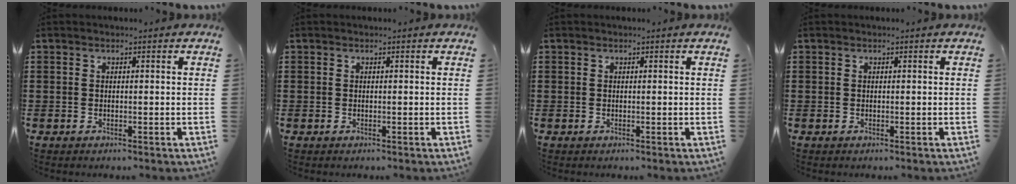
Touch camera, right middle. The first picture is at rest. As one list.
[{"total": 0.0}, {"total": 0.0}, {"total": 0.0}]